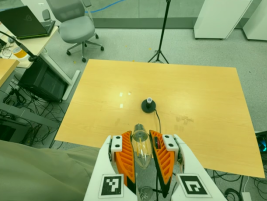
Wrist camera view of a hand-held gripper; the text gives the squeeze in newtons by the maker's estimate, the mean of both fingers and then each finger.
{"total": 20.3, "left": 21.6, "right": 19.0}